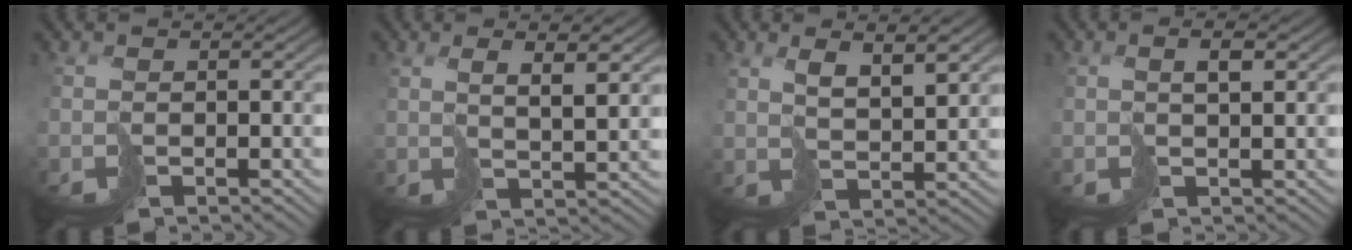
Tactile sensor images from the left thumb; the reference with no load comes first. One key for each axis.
{"total": 4.8, "fx": 2.6, "fy": 1.1, "fz": 3.9, "tx": -0.057, "ty": 0.003, "tz": 0.049}
{"total": 5.7, "fx": 3.6, "fy": 1.5, "fz": 4.1, "tx": -0.067, "ty": 0.002, "tz": 0.072}
{"total": 2.4, "fx": 1.1, "fy": 0.5, "fz": 2.0, "tx": -0.036, "ty": 0.007, "tz": 0.021}